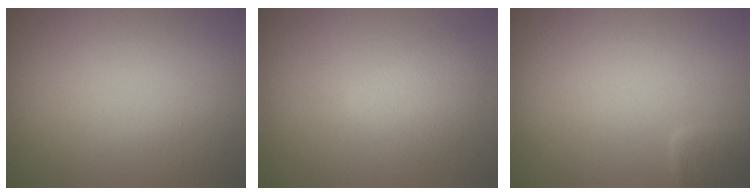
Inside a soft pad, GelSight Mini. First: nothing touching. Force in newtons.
{"total": 2.3, "press": 2.3, "slide": 0.0}
{"total": 1.5, "press": 1.5, "slide": 0.1}